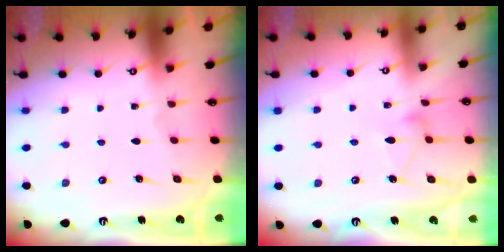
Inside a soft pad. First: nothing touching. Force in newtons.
{"total": 7.0, "press": 6.9, "slide": 0.4}